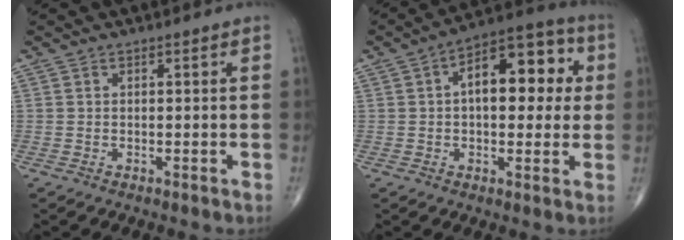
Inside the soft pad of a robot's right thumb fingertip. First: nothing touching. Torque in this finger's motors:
{"motor_torque": [1.02, 3.45, 1.38, 0.34, 0.11]}